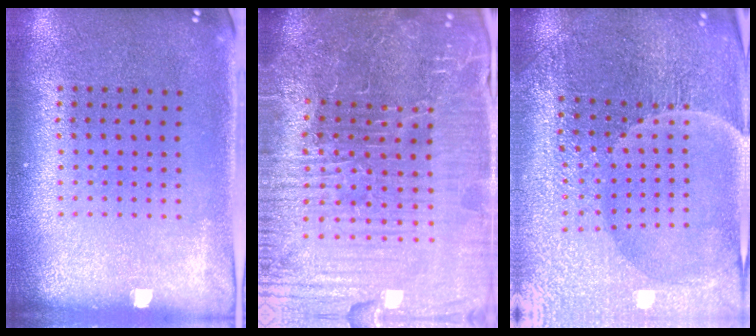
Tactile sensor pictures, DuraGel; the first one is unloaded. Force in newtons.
{"total": 6.9, "press": 6.3, "slide": 2.8}
{"total": 4.4, "press": 4.4, "slide": 0.8}